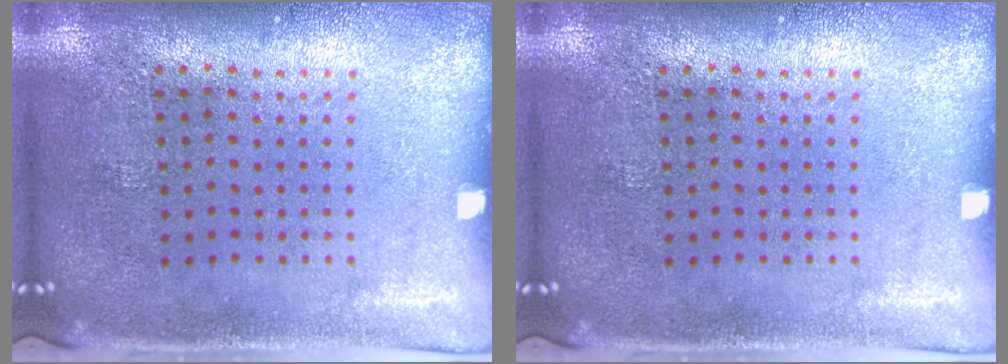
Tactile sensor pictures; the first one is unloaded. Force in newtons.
{"total": 0.0}